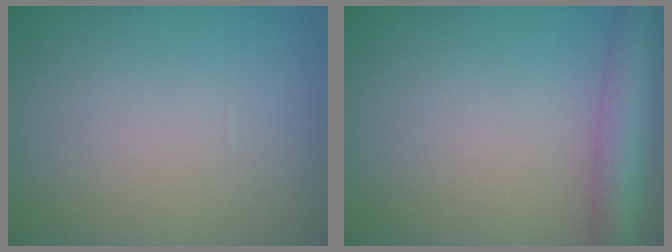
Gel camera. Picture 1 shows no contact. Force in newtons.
{"total": 4.9, "press": 4.9, "slide": 0.2}